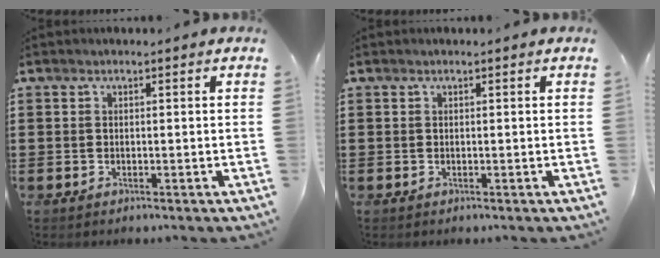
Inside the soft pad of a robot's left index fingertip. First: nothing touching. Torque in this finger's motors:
{"motor_torque": [0.00, 0.00, 0.00, 0.00]}